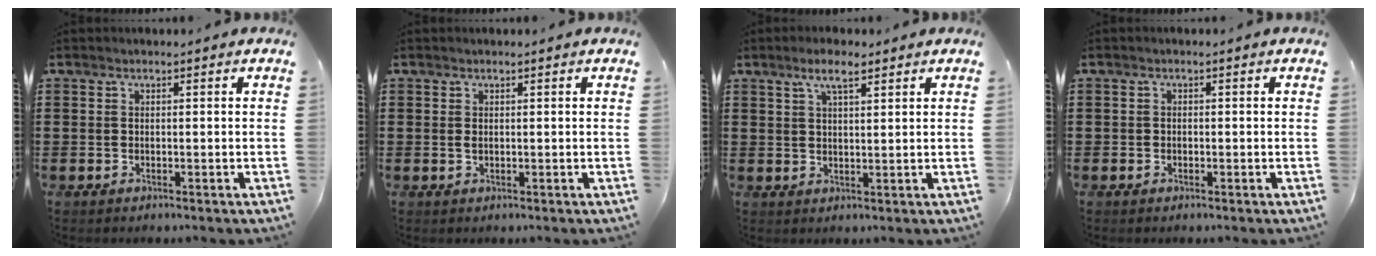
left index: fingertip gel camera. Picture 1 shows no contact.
{"total": 0.8, "force": [0.2, 0.3, 0.7], "torque": [-0.014, 0.002, 0.003]}
{"total": 4.2, "force": [2.7, 1.1, 3.1], "torque": [-0.059, 0.003, 0.046]}
{"total": 0.6, "force": [-0.3, 0.5, 0.2], "torque": [-0.005, 0.001, -0.006]}